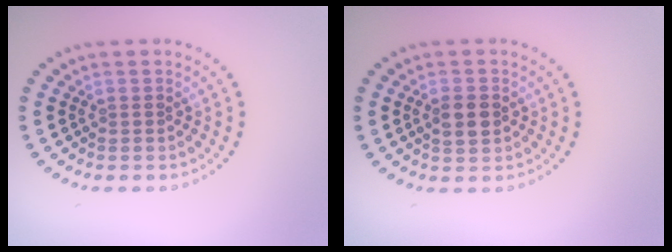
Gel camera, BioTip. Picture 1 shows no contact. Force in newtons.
{"total": 2.2, "press": 2.2, "slide": 0.2}